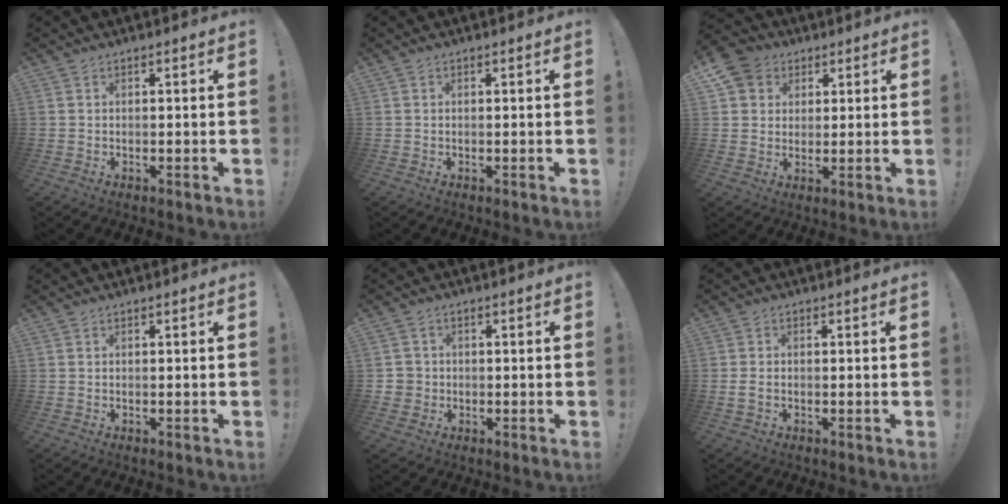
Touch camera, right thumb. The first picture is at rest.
{"total": 0.0}
{"total": 7.9, "force": [3.3, 6.9, 2.0], "torque": [-0.026, -0.016, 0.069]}
{"total": 0.0}
{"total": 3.2, "force": [-0.2, 3.1, 0.7], "torque": [-0.007, 0.006, 0.000]}
{"total": 2.1, "force": [-0.4, 1.2, 1.6], "torque": [-0.029, 0.007, -0.005]}